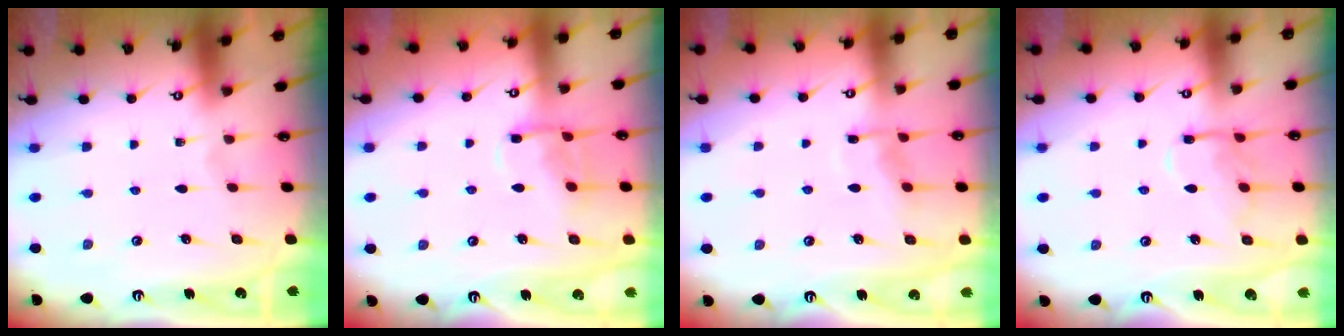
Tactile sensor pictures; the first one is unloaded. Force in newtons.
{"total": 9.1, "press": 9.1, "slide": 0.8}
{"total": 6.6, "press": 6.6, "slide": 0.7}
{"total": 12.4, "press": 12.4, "slide": 0.8}